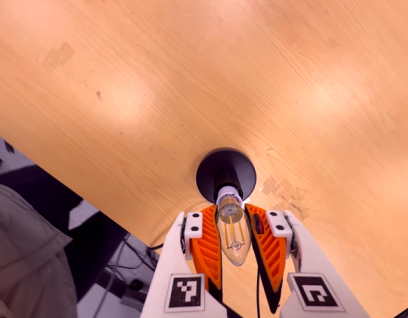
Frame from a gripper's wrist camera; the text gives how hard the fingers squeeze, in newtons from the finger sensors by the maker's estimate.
{"total": 22.1, "left": 21.2, "right": 23.0}